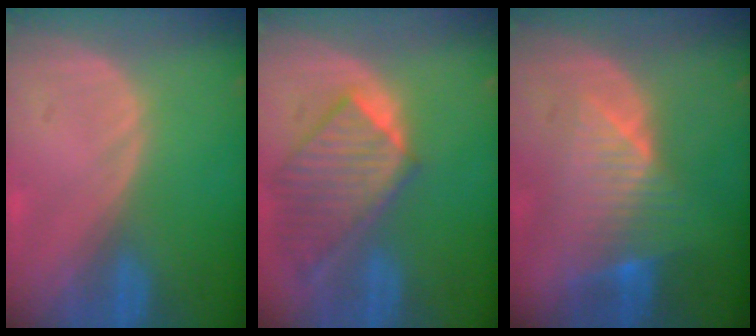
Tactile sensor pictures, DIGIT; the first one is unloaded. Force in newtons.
{"total": 9.4, "press": 8.3, "slide": 4.6}
{"total": 8.0, "press": 6.9, "slide": 4.0}